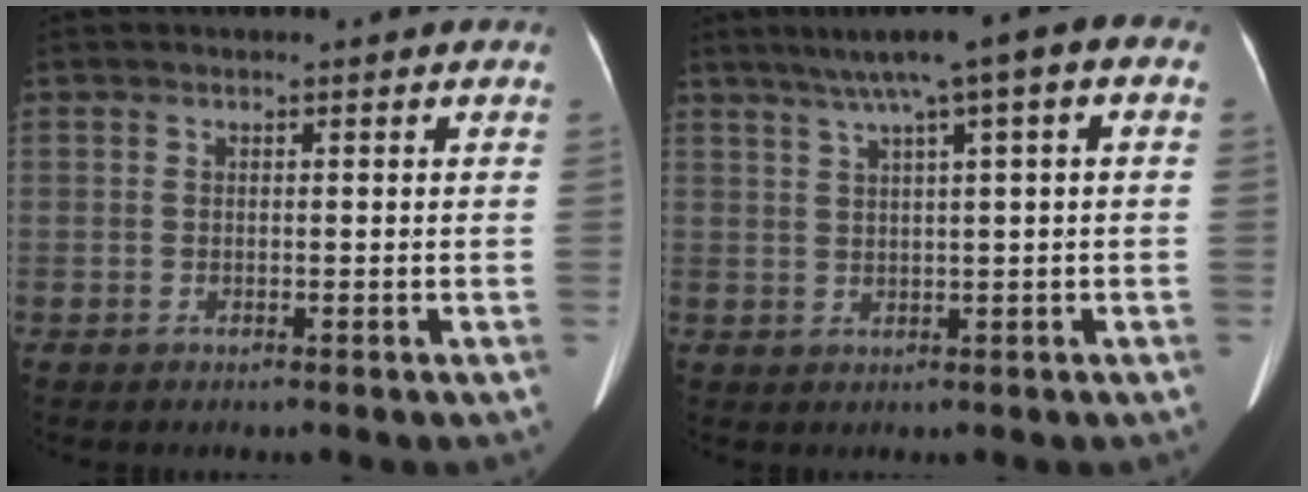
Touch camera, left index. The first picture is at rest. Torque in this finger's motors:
{"motor_torque": [0.19, -0.37, -0.33, -0.17]}